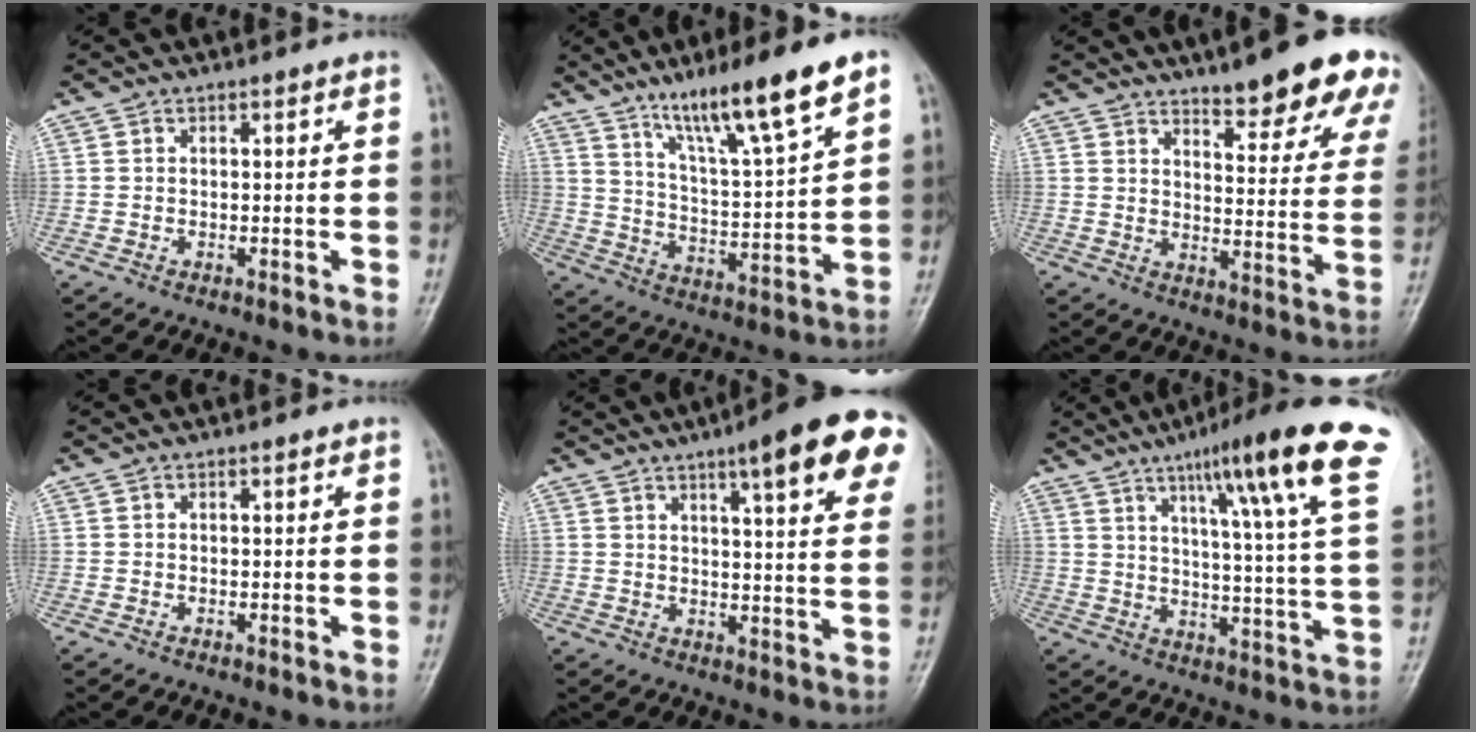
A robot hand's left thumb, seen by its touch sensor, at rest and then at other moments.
{"total": 16.0, "force": [10.4, 1.2, 12.2], "torque": [-0.201, -0.051, 0.181]}
{"total": 17.7, "force": [12.9, 4.1, 11.4], "torque": [-0.109, -0.077, 0.164]}
{"total": 0.0}
{"total": 16.9, "force": [8.9, 3.2, 14.0], "torque": [-0.162, -0.025, 0.107]}
{"total": 23.7, "force": [12.8, 2.7, 19.8], "torque": [-0.267, -0.033, 0.169]}